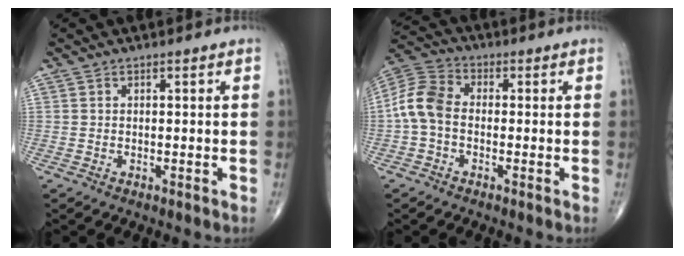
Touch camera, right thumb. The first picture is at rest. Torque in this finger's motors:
{"motor_torque": [-0.05, 0.29, 0.65, -0.22, 0.23]}